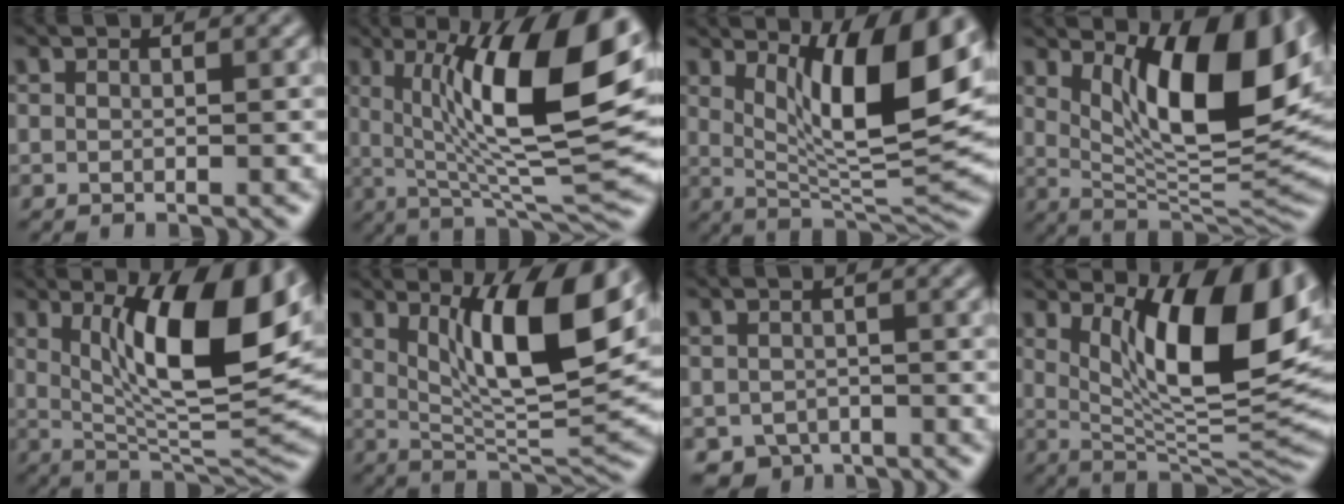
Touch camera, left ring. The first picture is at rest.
{"total": 13.5, "force": [3.6, 3.4, 12.6], "torque": [-0.185, -0.002, 0.060]}
{"total": 11.3, "force": [4.5, 2.9, 10.0], "torque": [-0.148, -0.008, 0.081]}
{"total": 12.9, "force": [4.2, 4.6, 11.3], "torque": [-0.166, -0.006, 0.073]}
{"total": 12.5, "force": [3.8, 3.7, 11.3], "torque": [-0.180, -0.003, 0.067]}
{"total": 10.8, "force": [4.3, 2.8, 9.5], "torque": [-0.147, -0.011, 0.077]}
{"total": 2.3, "force": [-1.7, 1.6, 0.5], "torque": [-0.002, -0.007, -0.031]}
{"total": 13.3, "force": [4.4, 4.5, 11.8], "torque": [-0.164, -0.007, 0.075]}